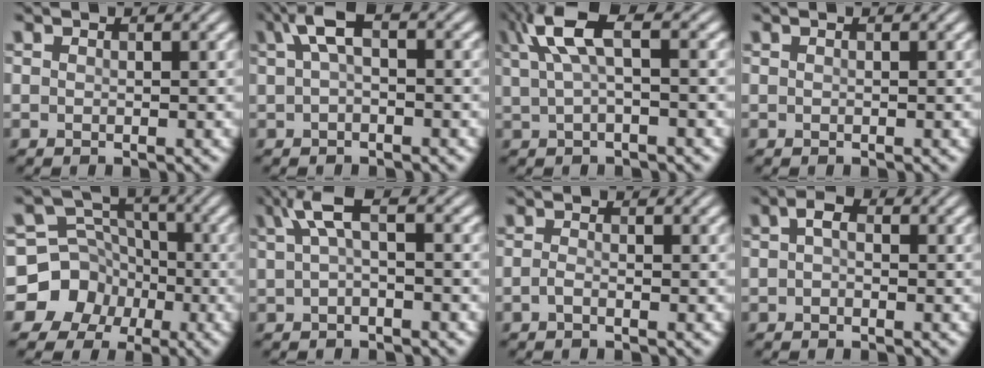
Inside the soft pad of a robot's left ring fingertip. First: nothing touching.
{"total": 3.3, "force": [0.9, 1.3, 2.9], "torque": [-0.054, 0.011, 0.009]}
{"total": 4.7, "force": [1.7, 1.4, 4.2], "torque": [-0.085, 0.010, 0.032]}
{"total": 0.0}
{"total": 9.8, "force": [-4.4, 8.7, 1.2], "torque": [-0.010, -0.005, -0.092]}
{"total": 3.1, "force": [0.9, 0.8, 2.8], "torque": [-0.053, 0.006, 0.013]}
{"total": 0.8, "force": [-0.5, 0.2, 0.5], "torque": [-0.014, -0.001, -0.011]}
{"total": 1.4, "force": [0.0, 0.9, 1.1], "torque": [-0.020, 0.004, -0.004]}